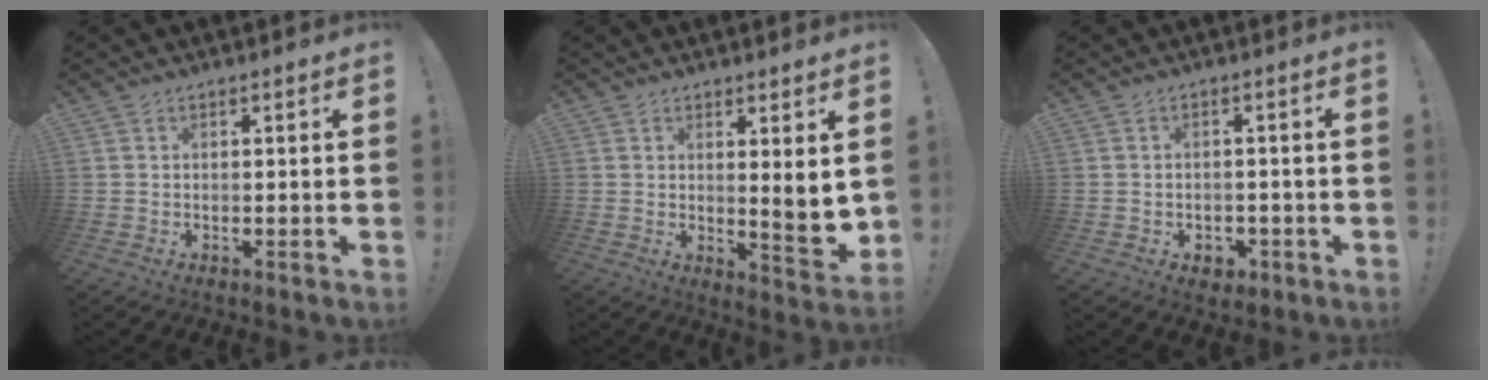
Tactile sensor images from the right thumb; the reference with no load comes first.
{"total": 5.3, "force": [2.1, 0.4, 4.8], "torque": [-0.053, -0.031, 0.033]}
{"total": 3.4, "force": [-1.4, 2.8, 1.3], "torque": [-0.004, 0.003, -0.024]}